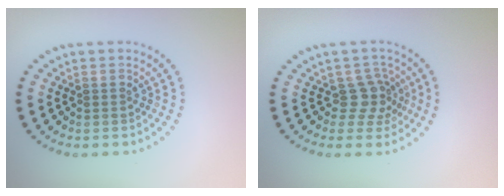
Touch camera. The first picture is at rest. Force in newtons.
{"total": 2.4, "press": 1.9, "slide": 1.5}